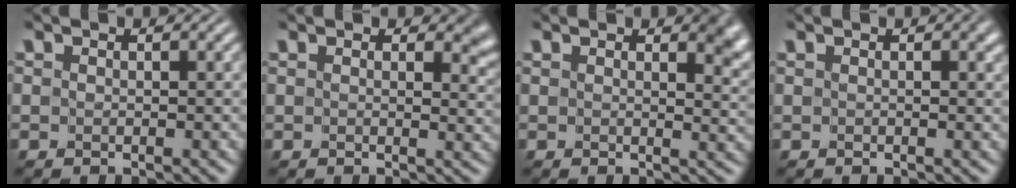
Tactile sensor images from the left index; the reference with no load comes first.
{"total": 3.4, "force": [1.4, 2.0, 2.4], "torque": [-0.025, -0.009, 0.018]}
{"total": 4.3, "force": [2.1, 2.1, 3.2], "torque": [-0.032, -0.007, 0.028]}
{"total": 2.0, "force": [0.8, 1.0, 1.5], "torque": [-0.015, 0.001, 0.013]}